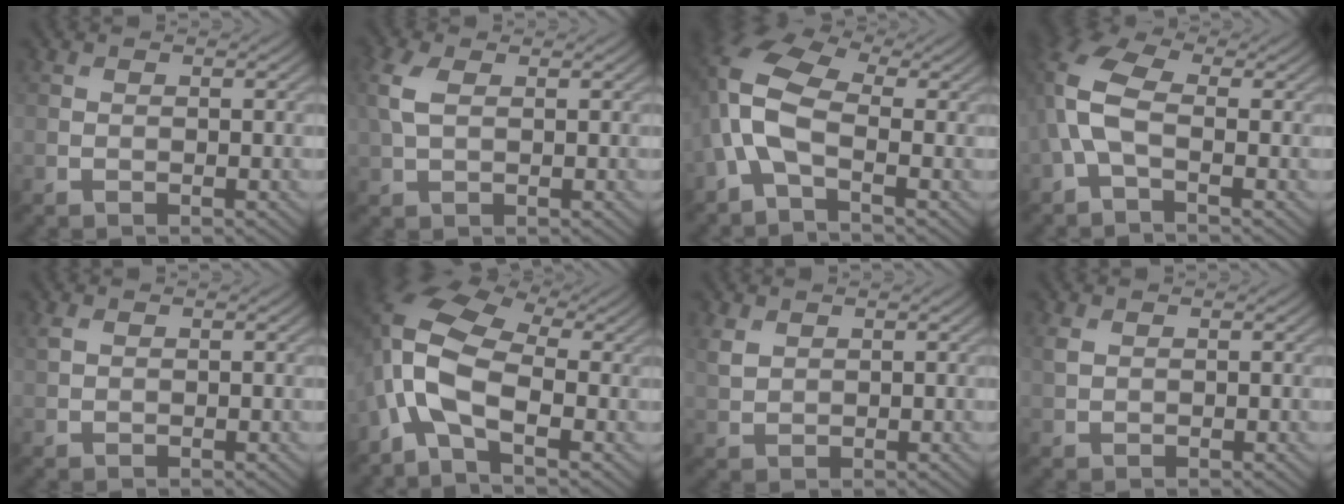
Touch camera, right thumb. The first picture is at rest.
{"total": 4.0, "force": [1.0, 2.3, 3.2], "torque": [-0.097, 0.009, 0.019]}
{"total": 9.3, "force": [-1.6, 4.5, 8.0], "torque": [-0.196, 0.011, -0.058]}
{"total": 6.9, "force": [-0.6, 3.3, 6.0], "torque": [-0.155, 0.019, -0.026]}
{"total": 1.3, "force": [0.7, 0.7, 0.8], "torque": [-0.025, 0.002, 0.018]}
{"total": 11.3, "force": [-1.9, 5.5, 9.7], "torque": [-0.225, 0.010, -0.063]}
{"total": 2.2, "force": [1.3, 1.4, 1.1], "torque": [-0.033, -0.002, 0.031]}
{"total": 1.4, "force": [0.7, 0.8, 0.8], "torque": [-0.027, 0.001, 0.017]}